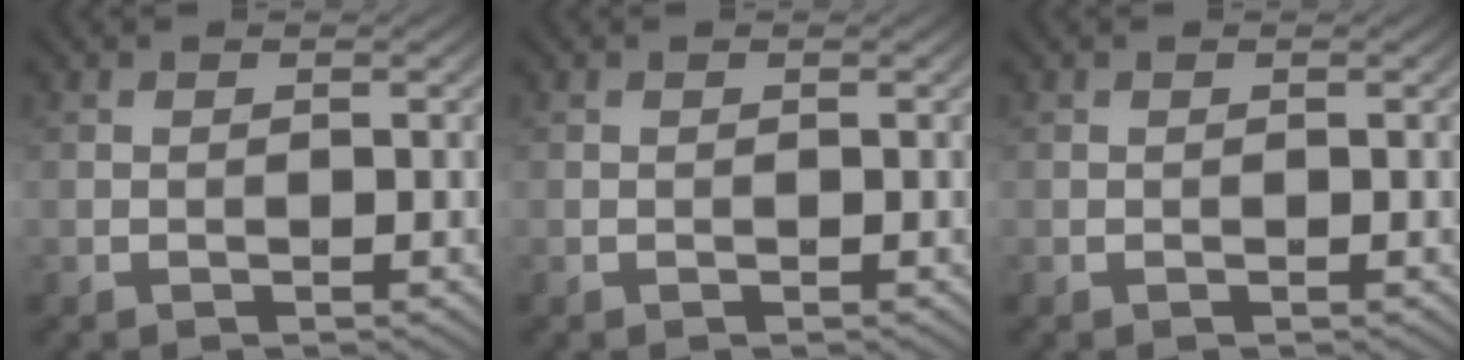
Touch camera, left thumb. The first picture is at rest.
{"total": 0.0}
{"total": 0.0}